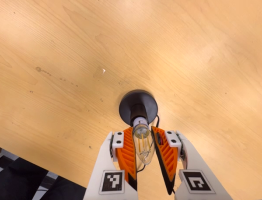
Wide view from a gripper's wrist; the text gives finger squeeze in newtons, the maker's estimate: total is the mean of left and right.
{"total": 11.0, "left": 10.4, "right": 11.6}